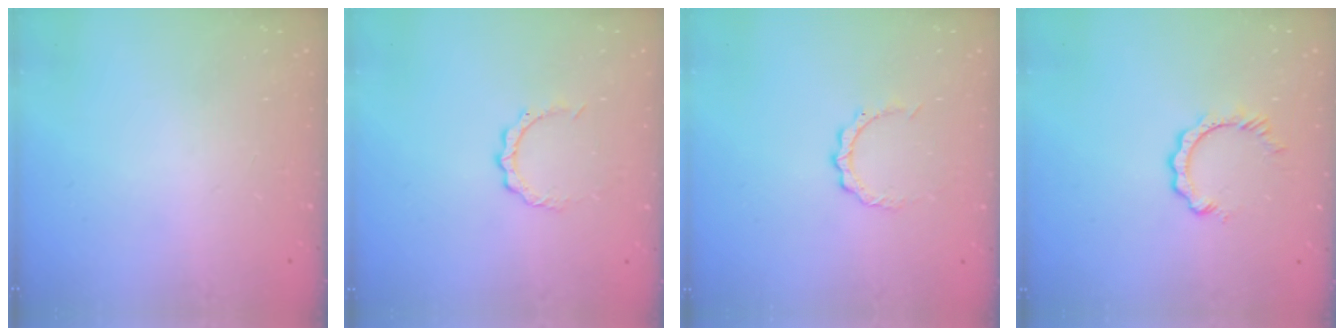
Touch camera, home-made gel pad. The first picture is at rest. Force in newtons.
{"total": 3.0, "press": 3.0, "slide": 0.2}
{"total": 3.6, "press": 3.6, "slide": 0.2}
{"total": 2.9, "press": 2.9, "slide": 0.4}